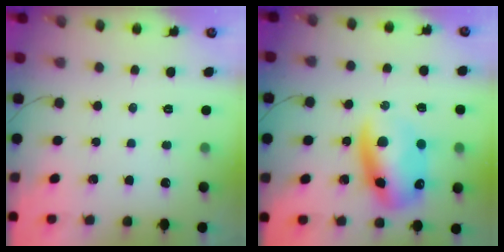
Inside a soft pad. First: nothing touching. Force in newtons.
{"total": 13.9, "press": 13.4, "slide": 3.5}